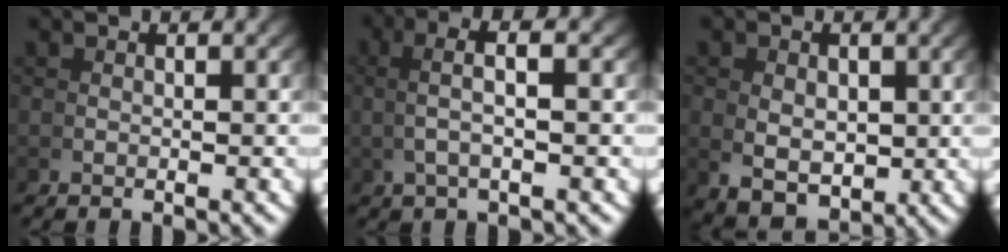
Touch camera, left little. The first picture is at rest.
{"total": 3.3, "force": [1.4, 0.1, 3.0], "torque": [-0.051, 0.017, 0.025]}
{"total": 4.2, "force": [-1.2, 2.8, 3.0], "torque": [-0.061, -0.038, 0.008]}